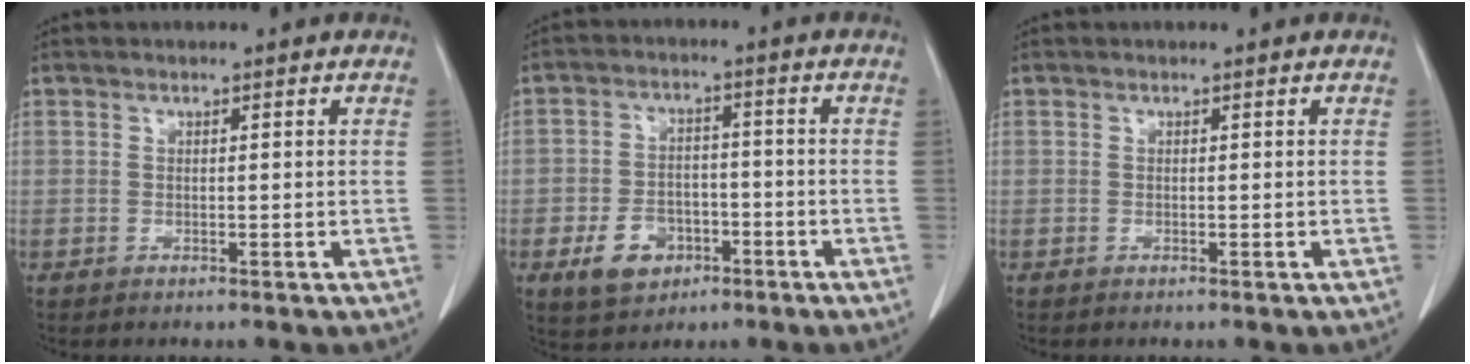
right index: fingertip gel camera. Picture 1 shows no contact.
{"total": 7.0, "force": [-3.1, 5.1, 3.7], "torque": [-0.074, 0.006, -0.042]}
{"total": 0.0}